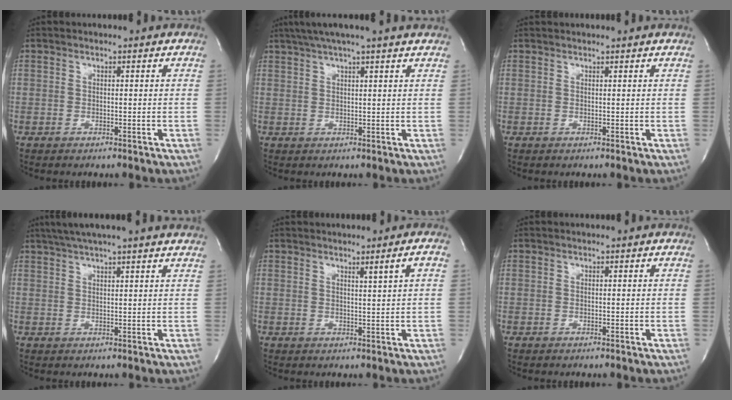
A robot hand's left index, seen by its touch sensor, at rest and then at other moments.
{"total": 10.5, "force": [8.7, -0.7, 5.7], "torque": [-0.097, 0.027, 0.109]}
{"total": 2.4, "force": [2.3, -0.3, 0.4], "torque": [-0.014, 0.010, 0.025]}
{"total": 11.2, "force": [9.5, -0.3, 5.8], "torque": [-0.101, 0.028, 0.123]}
{"total": 1.9, "force": [0.8, -0.7, 1.6], "torque": [-0.029, -0.016, 0.017]}
{"total": 0.0}